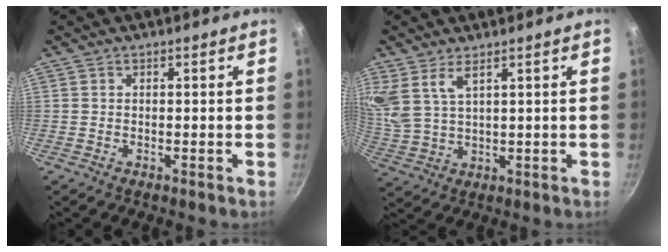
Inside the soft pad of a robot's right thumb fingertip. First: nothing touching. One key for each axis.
{"total": 7.6, "fx": 4.1, "fy": 3.2, "fz": 5.6, "tx": -0.132, "ty": -0.010, "tz": 0.095}